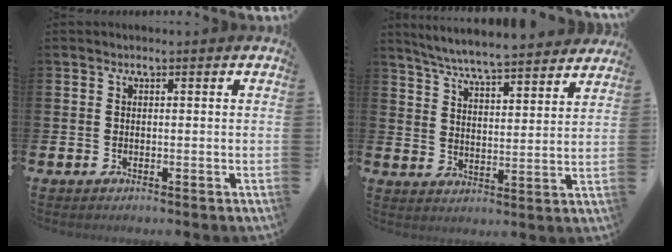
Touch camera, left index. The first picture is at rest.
{"total": 6.4, "force": [6.3, 0.0, 1.5], "torque": [-0.055, -0.045, 0.109]}